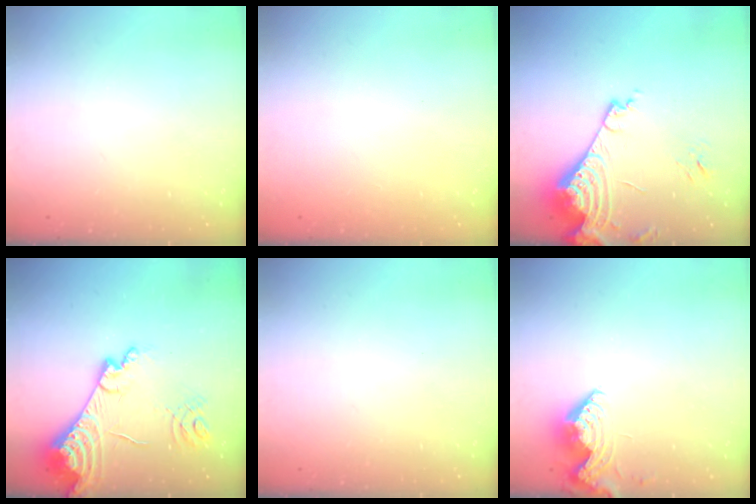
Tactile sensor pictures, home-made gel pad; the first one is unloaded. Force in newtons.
{"total": 0.9, "press": 0.9, "slide": 0.1}
{"total": 17.8, "press": 17.8, "slide": 1.4}
{"total": 17.5, "press": 17.4, "slide": 2.1}
{"total": 0.0}
{"total": 8.3, "press": 8.3, "slide": 0.6}